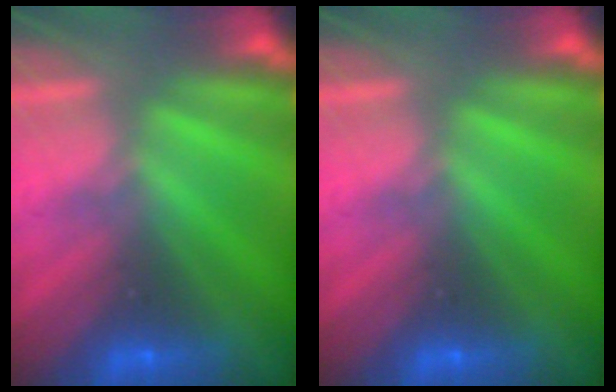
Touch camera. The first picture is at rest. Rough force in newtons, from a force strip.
{"total": 0.0}